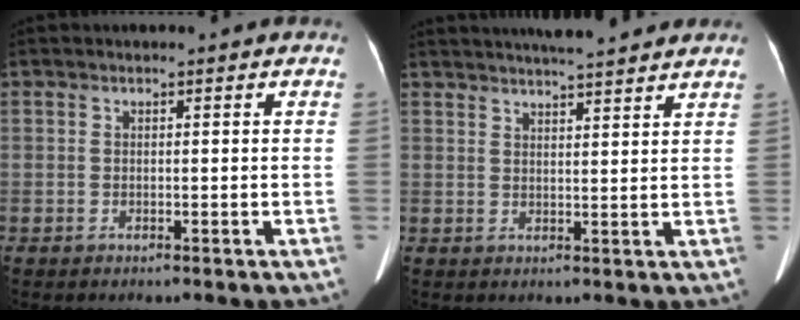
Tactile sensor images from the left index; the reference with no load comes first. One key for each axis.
{"total": 11.6, "fx": 10.3, "fy": 0.7, "fz": 5.2, "tx": -0.082, "ty": 0.017, "tz": 0.135}